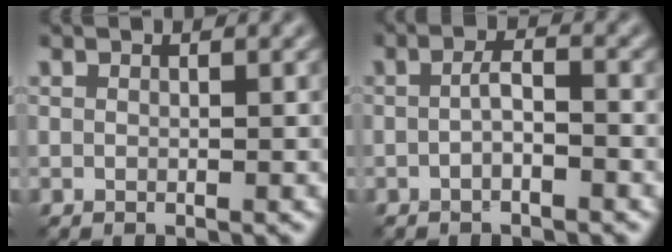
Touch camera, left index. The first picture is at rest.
{"total": 1.8, "force": [-0.6, 0.3, 1.7], "torque": [-0.033, 0.003, -0.015]}